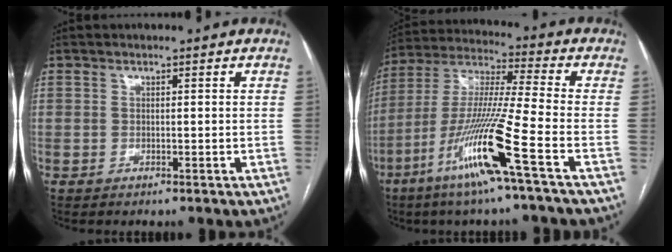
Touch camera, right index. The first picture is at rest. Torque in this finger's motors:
{"motor_torque": [2.11, -0.03, 0.71, 0.16]}